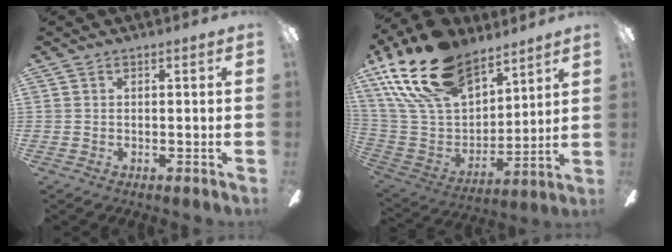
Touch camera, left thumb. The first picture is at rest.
{"total": 23.5, "force": [16.2, 11.8, 12.3], "torque": [-0.265, -0.091, 0.296]}